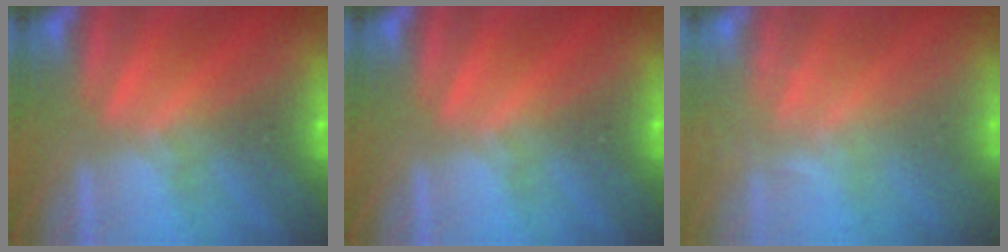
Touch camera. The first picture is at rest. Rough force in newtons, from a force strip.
{"total": 0.0}
{"total": 2.3}